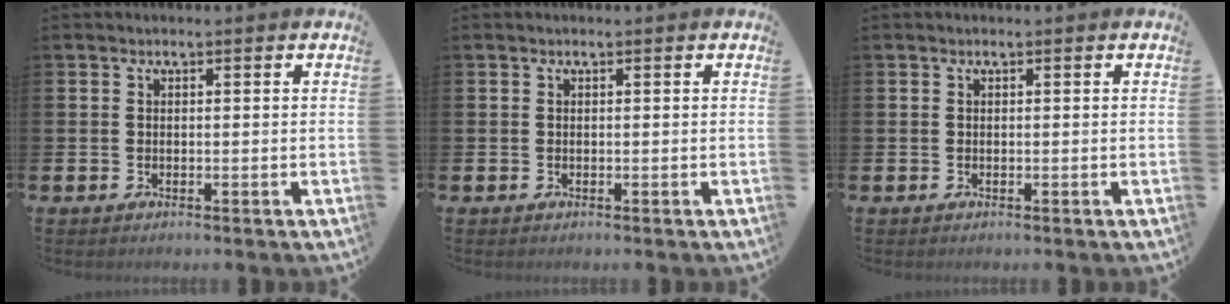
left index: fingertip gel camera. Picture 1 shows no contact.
{"total": 0.0}
{"total": 0.0}